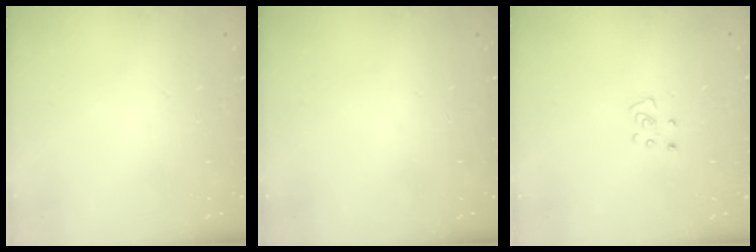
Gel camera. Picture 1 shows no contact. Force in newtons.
{"total": 0.0}
{"total": 3.8, "press": 3.8, "slide": 0.3}